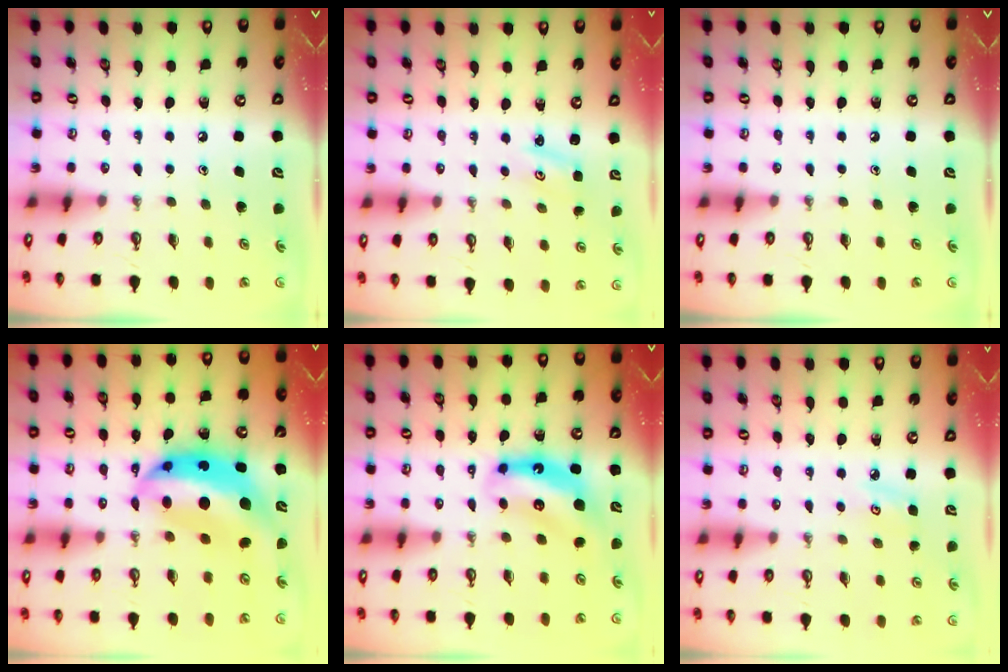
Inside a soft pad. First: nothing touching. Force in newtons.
{"total": 1.6, "press": 1.6, "slide": 0.2}
{"total": 0.0}
{"total": 15.1, "press": 15.0, "slide": 1.2}
{"total": 8.2, "press": 8.2, "slide": 0.7}
{"total": 3.7, "press": 3.6, "slide": 0.4}